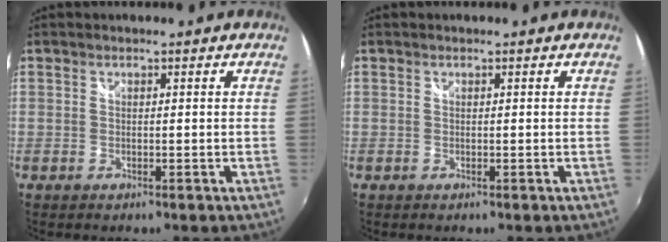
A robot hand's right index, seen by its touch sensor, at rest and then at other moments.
{"total": 0.0}